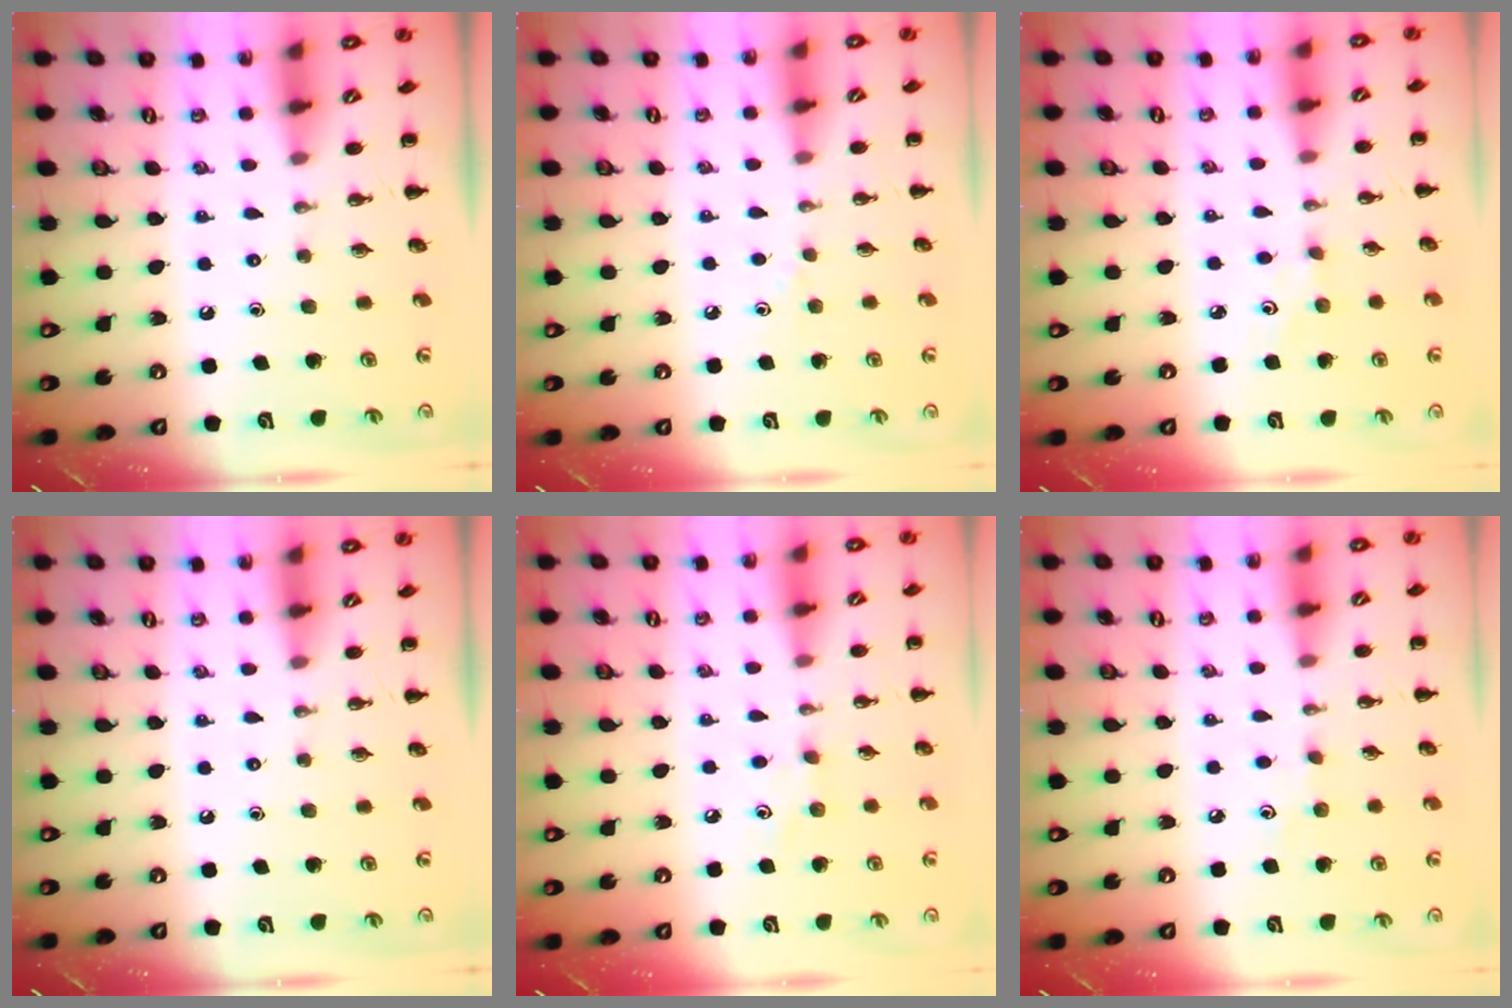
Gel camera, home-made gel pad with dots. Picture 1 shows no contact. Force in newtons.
{"total": 2.7, "press": 2.5, "slide": 1.0}
{"total": 1.8, "press": 1.7, "slide": 0.6}
{"total": 0.0}
{"total": 4.5, "press": 4.3, "slide": 1.3}
{"total": 3.5, "press": 3.4, "slide": 1.0}